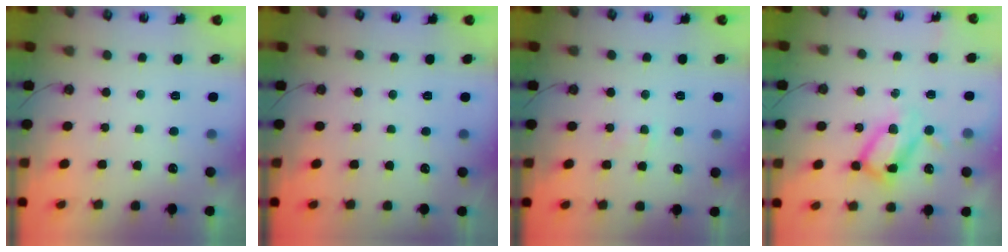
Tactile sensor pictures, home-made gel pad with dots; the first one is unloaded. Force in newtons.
{"total": 0.0}
{"total": 1.7, "press": 1.7, "slide": 0.3}
{"total": 14.4, "press": 14.3, "slide": 1.3}